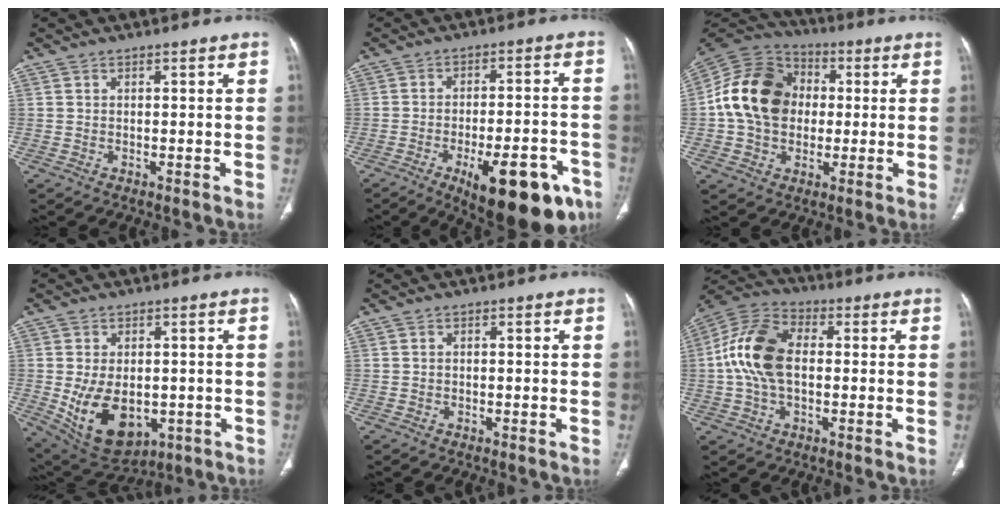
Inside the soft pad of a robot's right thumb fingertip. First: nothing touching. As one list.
[{"total": 19.1, "force": [-9.8, 7.2, 14.8], "torque": [-0.148, 0.043, -0.126]}, {"total": 17.2, "force": [0.8, 13.4, 10.7], "torque": [-0.179, 0.025, 0.005]}, {"total": 13.5, "force": [-2.7, 8.7, 9.9], "torque": [-0.148, -0.005, -0.015]}, {"total": 0.0}, {"total": 13.3, "force": [0.2, 8.1, 10.6], "torque": [-0.215, 0.030, -0.004]}]